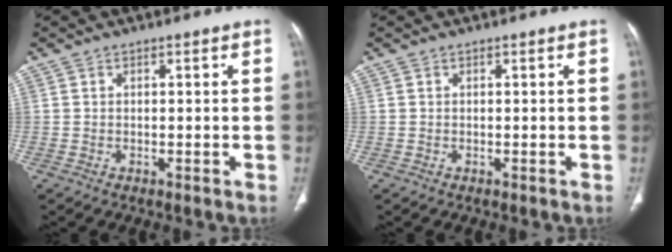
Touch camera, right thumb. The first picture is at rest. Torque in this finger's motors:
{"motor_torque": [0.00, 0.00, -0.01, 0.01, 0.00]}